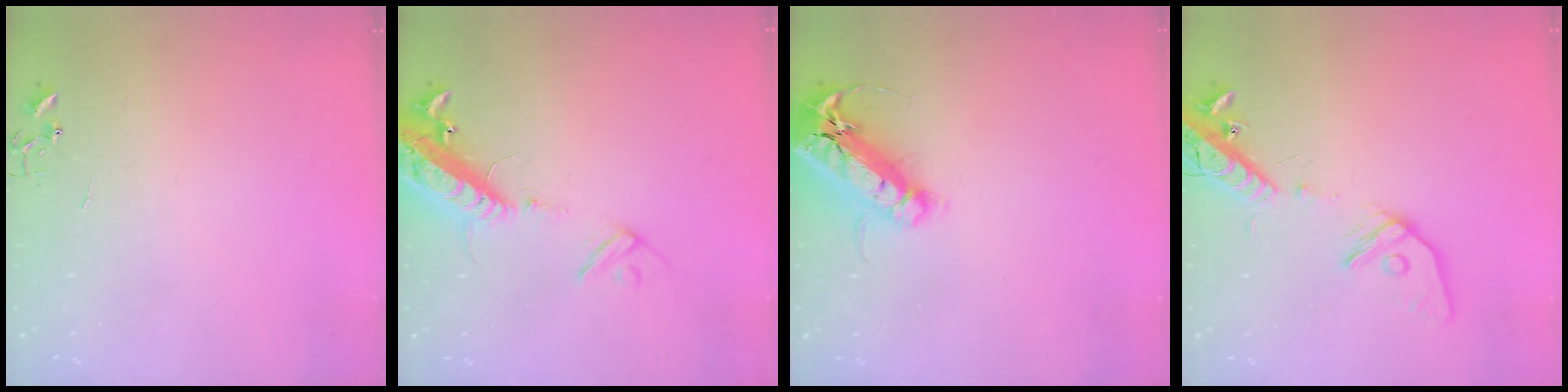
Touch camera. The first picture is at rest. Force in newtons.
{"total": 16.4, "press": 16.1, "slide": 3.1}
{"total": 18.8, "press": 18.4, "slide": 3.8}
{"total": 16.7, "press": 16.3, "slide": 3.5}